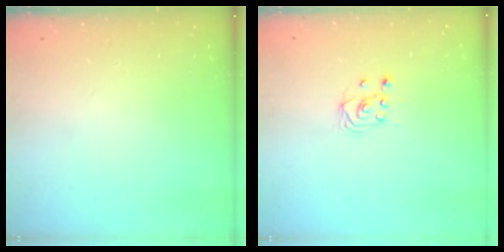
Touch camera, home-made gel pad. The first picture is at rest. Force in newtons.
{"total": 2.5, "press": 2.2, "slide": 1.1}